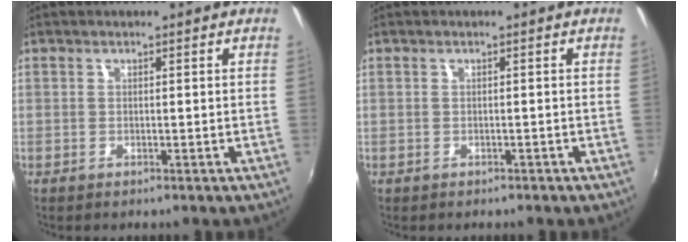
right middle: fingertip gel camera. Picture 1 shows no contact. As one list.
[{"total": 0.6, "force": [-0.6, 0.2, 0.0], "torque": [-0.001, -0.001, -0.006]}]